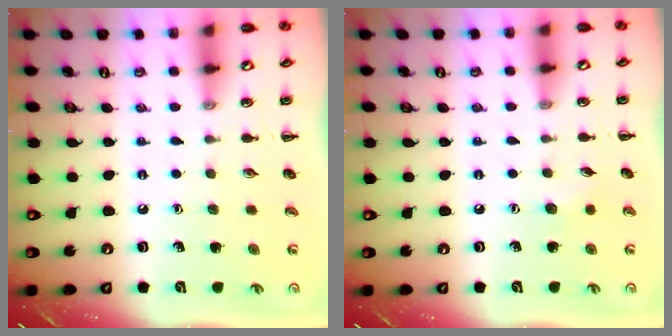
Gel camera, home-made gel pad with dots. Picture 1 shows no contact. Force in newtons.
{"total": 4.4, "press": 4.2, "slide": 1.2}